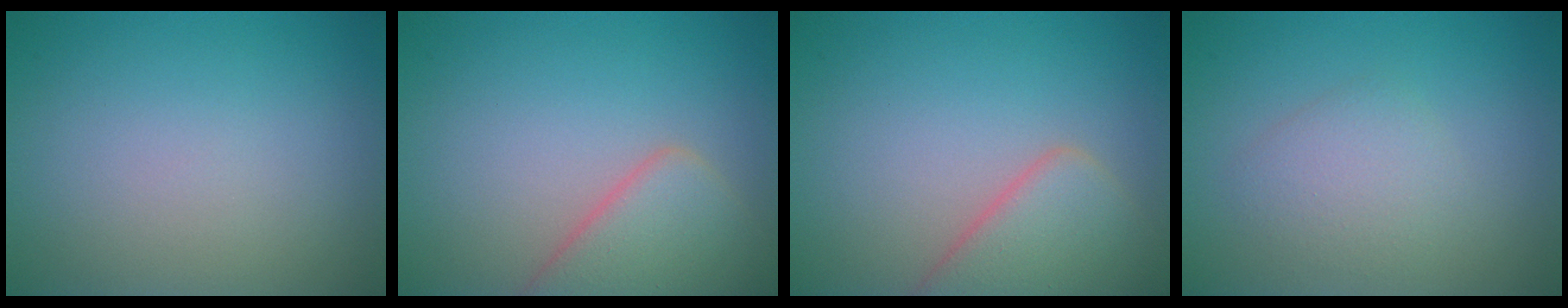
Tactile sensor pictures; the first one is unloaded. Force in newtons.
{"total": 4.6, "press": 4.6, "slide": 0.2}
{"total": 4.6, "press": 4.6, "slide": 0.2}
{"total": 2.4, "press": 2.4, "slide": 0.1}